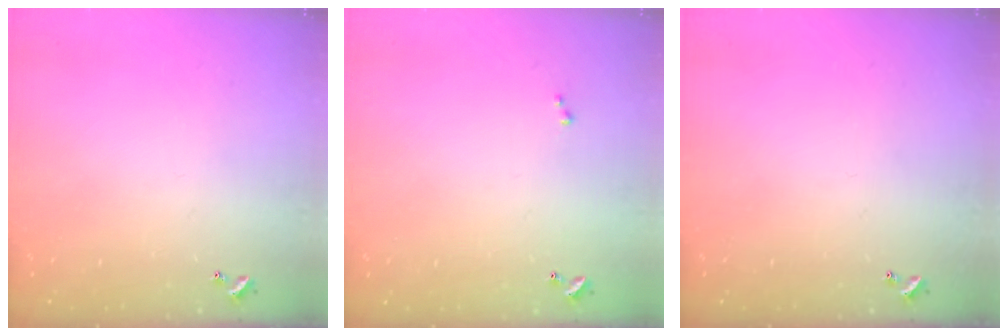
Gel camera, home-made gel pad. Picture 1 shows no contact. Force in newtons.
{"total": 0.0}
{"total": 0.0}